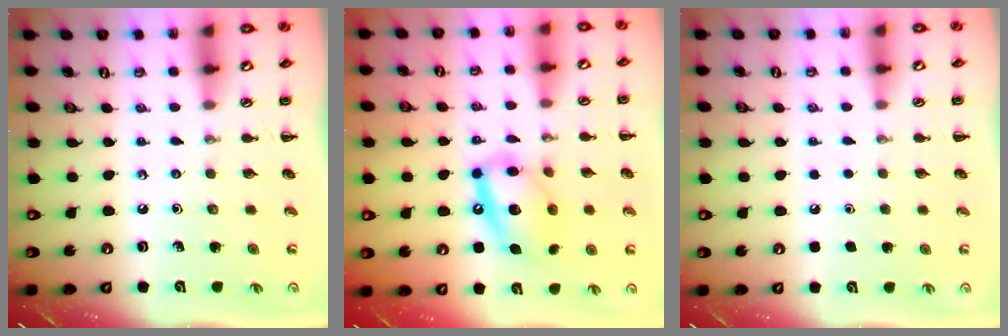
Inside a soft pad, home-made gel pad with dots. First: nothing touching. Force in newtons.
{"total": 16.0, "press": 15.8, "slide": 2.5}
{"total": 1.7, "press": 1.7, "slide": 0.1}